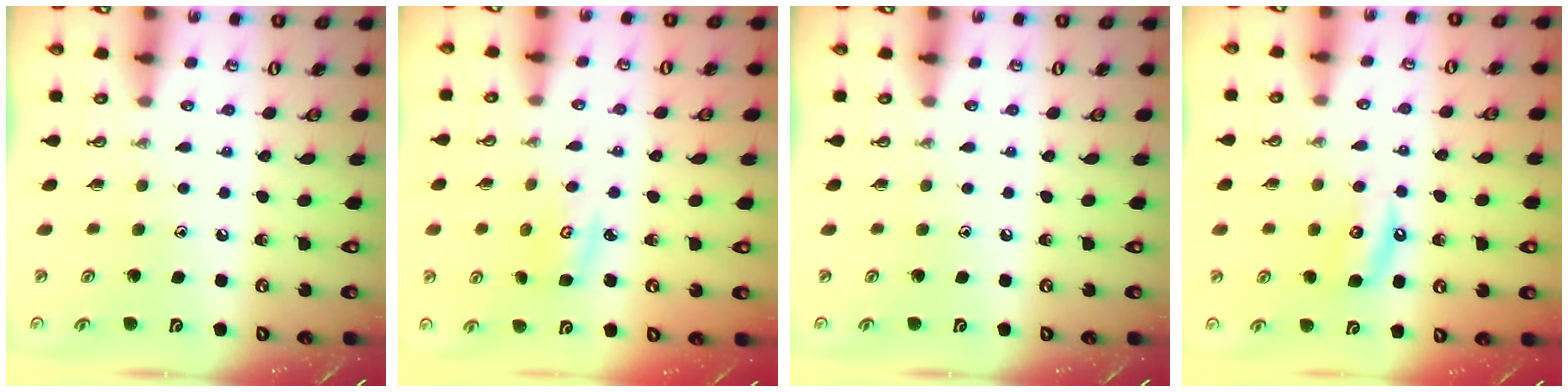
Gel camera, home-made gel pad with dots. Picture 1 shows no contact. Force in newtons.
{"total": 2.6, "press": 2.6, "slide": 0.3}
{"total": 0.0}
{"total": 5.0, "press": 5.0, "slide": 0.4}